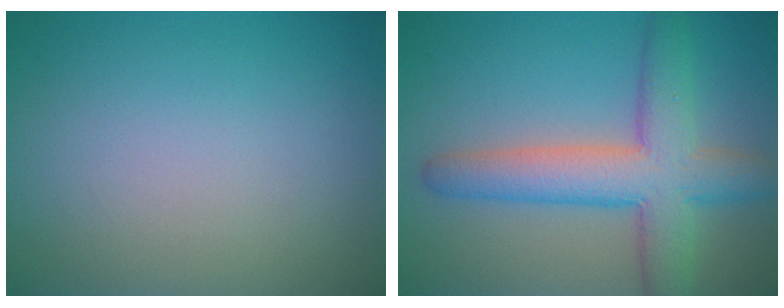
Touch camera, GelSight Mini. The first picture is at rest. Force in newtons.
{"total": 7.4, "press": 7.4, "slide": 0.2}